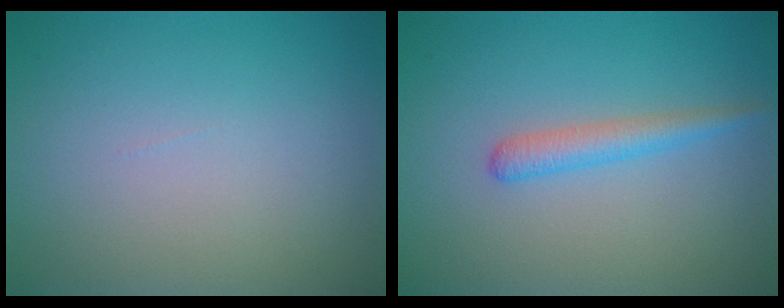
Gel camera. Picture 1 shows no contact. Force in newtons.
{"total": 2.0, "press": 1.9, "slide": 0.1}